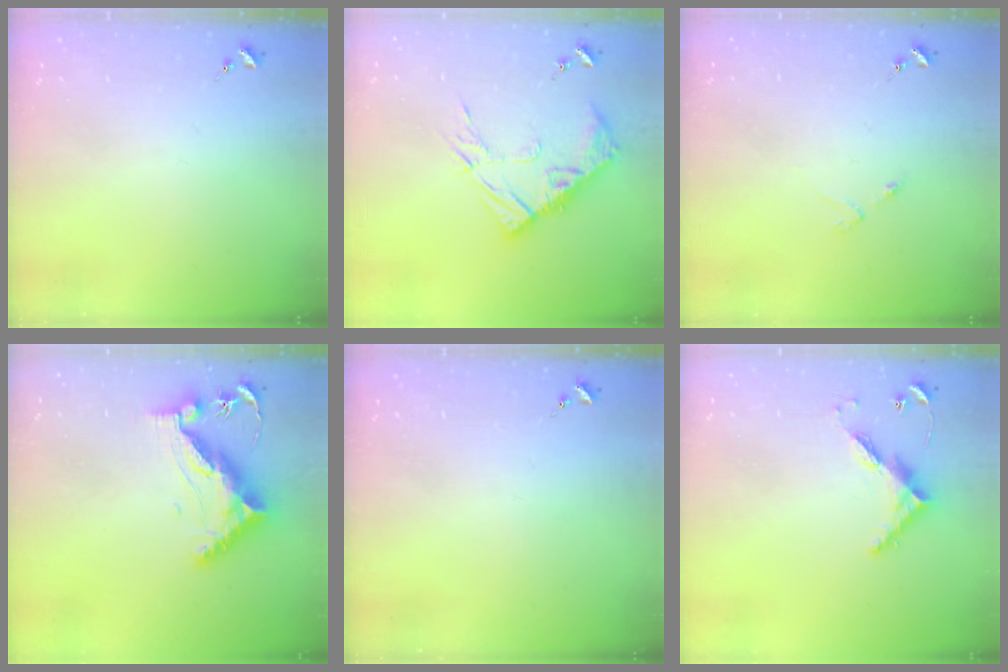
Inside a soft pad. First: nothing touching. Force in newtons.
{"total": 13.4, "press": 13.4, "slide": 1.0}
{"total": 2.5, "press": 2.4, "slide": 0.4}
{"total": 12.2, "press": 12.1, "slide": 0.7}
{"total": 0.0}
{"total": 6.8, "press": 6.8, "slide": 0.5}